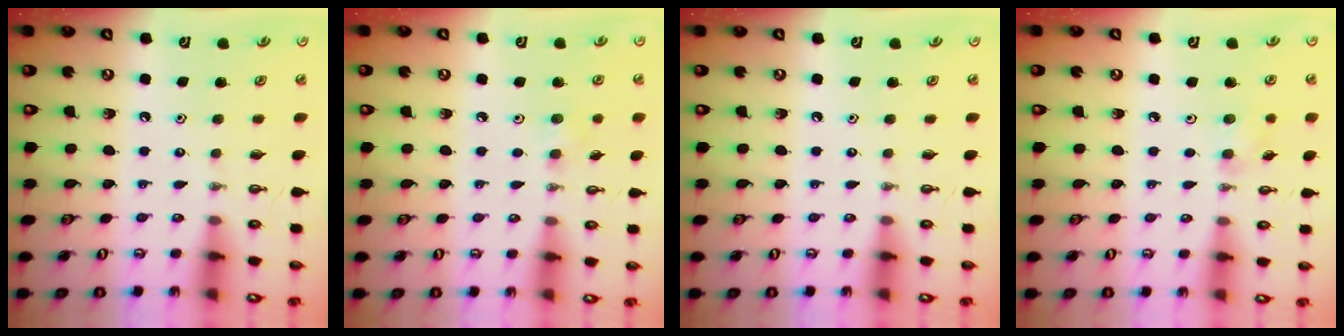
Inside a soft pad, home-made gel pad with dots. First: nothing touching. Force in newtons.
{"total": 6.7, "press": 4.3, "slide": 5.1}
{"total": 0.0}
{"total": 4.3, "press": 4.1, "slide": 1.3}